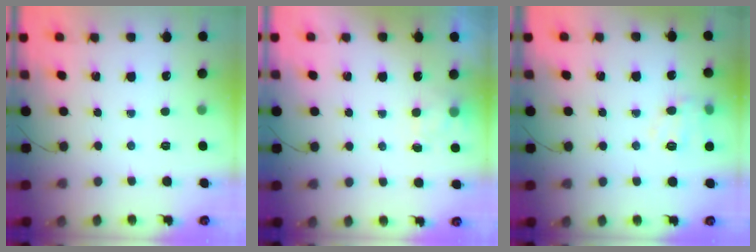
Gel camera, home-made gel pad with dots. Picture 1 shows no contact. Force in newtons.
{"total": 2.4, "press": 2.0, "slide": 1.4}
{"total": 9.8, "press": 9.7, "slide": 1.4}